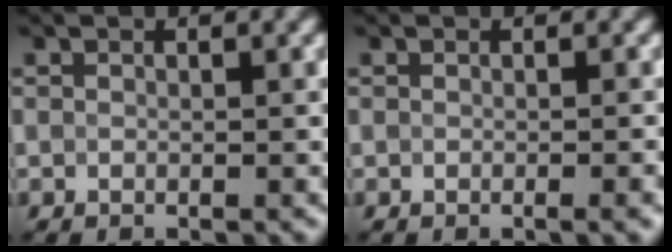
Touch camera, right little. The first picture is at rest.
{"total": 1.2, "force": [-0.4, 0.3, 1.1], "torque": [-0.011, -0.003, -0.008]}